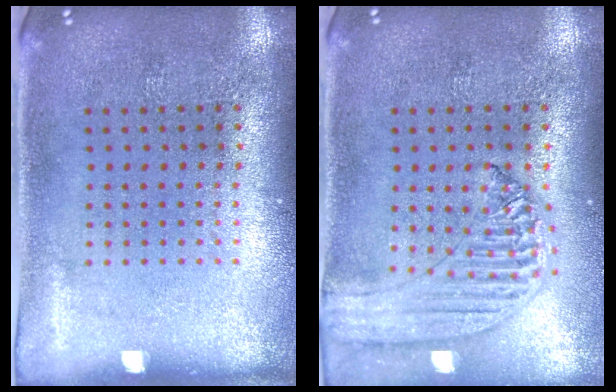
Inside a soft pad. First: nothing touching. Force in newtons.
{"total": 1.4, "press": 1.3, "slide": 0.3}